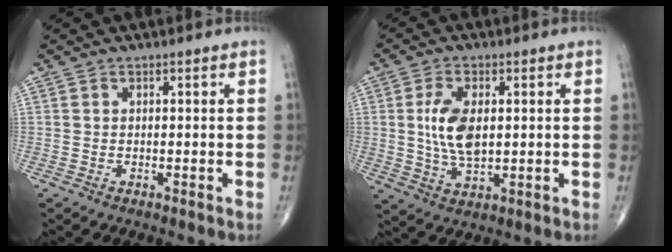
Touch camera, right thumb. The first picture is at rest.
{"total": 8.8, "force": [1.1, 4.6, 7.4], "torque": [-0.144, -0.008, 0.026]}